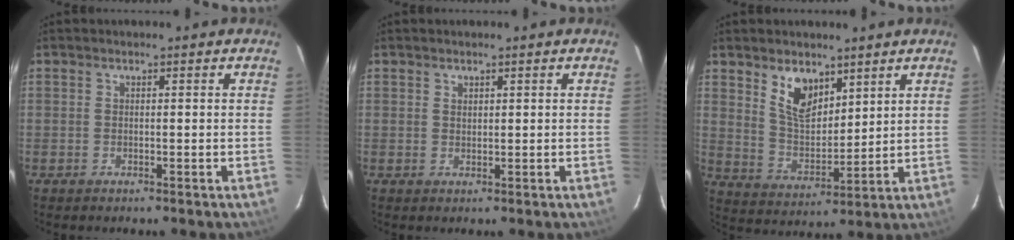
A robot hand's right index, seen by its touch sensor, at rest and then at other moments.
{"total": 0.8, "force": [0.6, 0.5, 0.2], "torque": [-0.002, 0.001, 0.012]}
{"total": 8.7, "force": [5.3, 4.6, 5.2], "torque": [-0.089, 0.003, 0.110]}